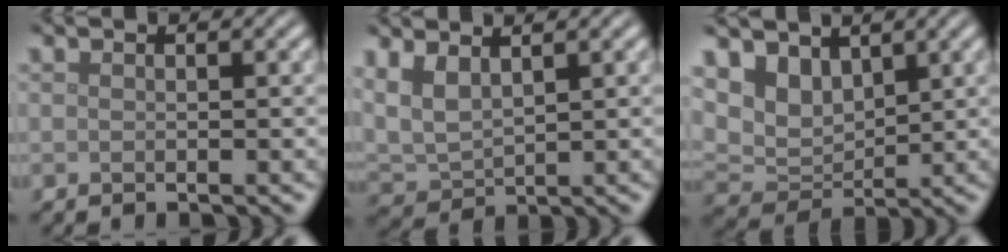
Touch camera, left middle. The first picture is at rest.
{"total": 3.6, "force": [1.9, 1.7, 2.5], "torque": [-0.064, -0.001, 0.041]}
{"total": 4.0, "force": [2.6, 2.5, 1.6], "torque": [-0.046, -0.009, 0.040]}